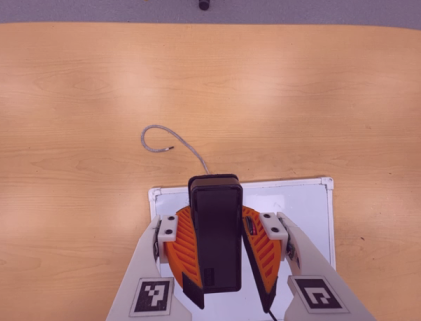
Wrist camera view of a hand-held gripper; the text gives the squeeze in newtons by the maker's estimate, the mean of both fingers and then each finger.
{"total": 11.0, "left": 10.4, "right": 11.7}